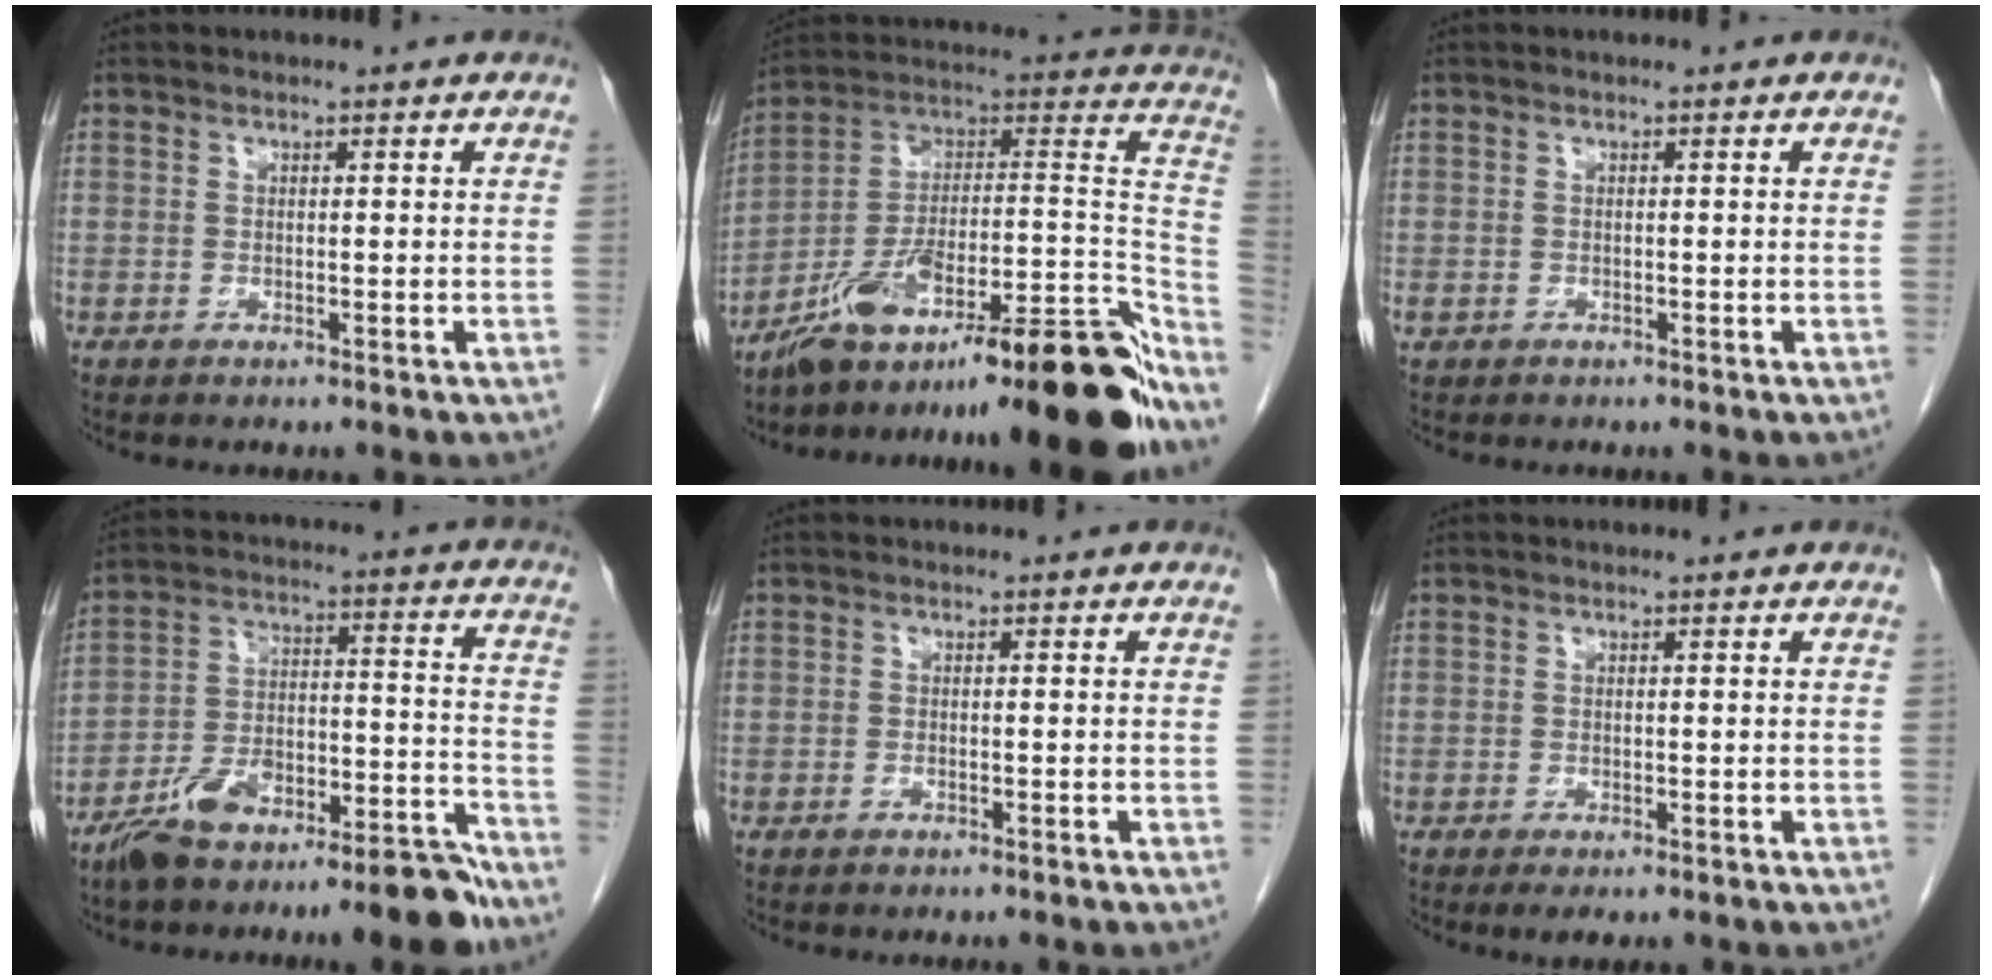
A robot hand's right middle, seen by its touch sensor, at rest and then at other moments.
{"total": 33.5, "force": [-22.7, 5.8, 23.9], "torque": [-0.248, 0.009, -0.348]}
{"total": 0.7, "force": [-0.4, 0.6, 0.2], "torque": [-0.010, 0.003, -0.003]}
{"total": 13.4, "force": [-10.6, 2.7, 7.8], "torque": [-0.118, 0.041, -0.175]}
{"total": 0.7, "force": [-0.6, 0.0, 0.4], "torque": [-0.015, -0.001, -0.009]}
{"total": 2.4, "force": [-1.6, 0.8, 1.5], "torque": [-0.021, -0.007, -0.020]}